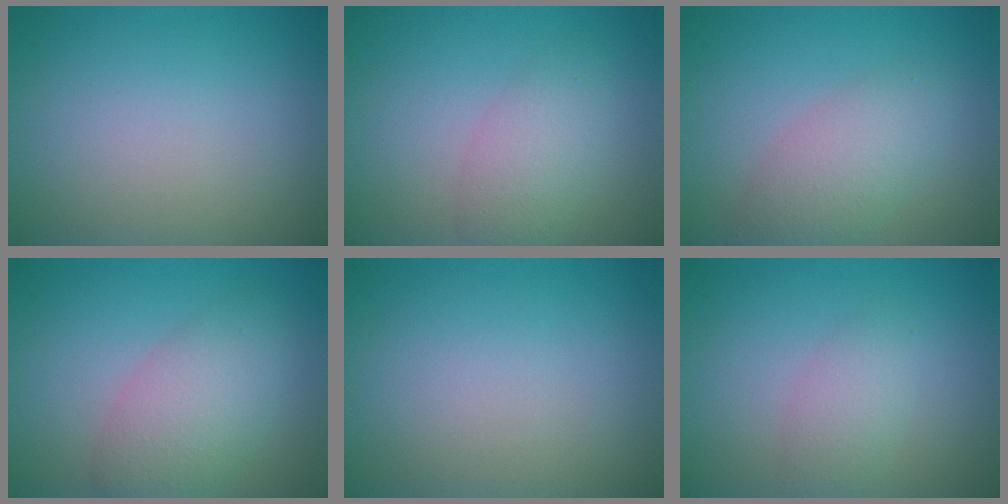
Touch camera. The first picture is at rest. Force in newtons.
{"total": 2.3, "press": 2.3, "slide": 0.2}
{"total": 4.0, "press": 4.0, "slide": 0.0}
{"total": 5.2, "press": 5.2, "slide": 0.3}
{"total": 0.0}
{"total": 2.3, "press": 2.3, "slide": 0.1}